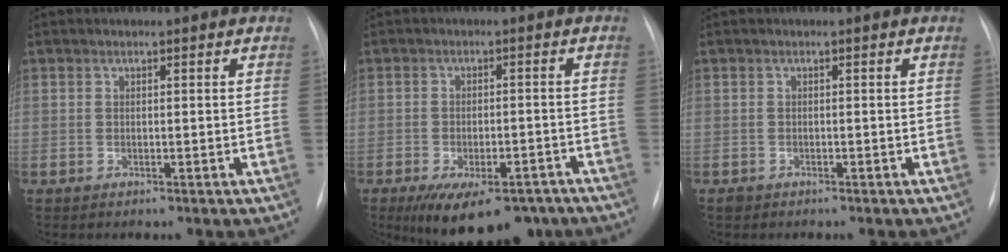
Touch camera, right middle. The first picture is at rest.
{"total": 13.2, "force": [-9.3, 5.7, 7.3], "torque": [-0.111, -0.005, -0.126]}
{"total": 0.7, "force": [-0.5, 0.5, 0.2], "torque": [-0.004, 0.001, -0.008]}